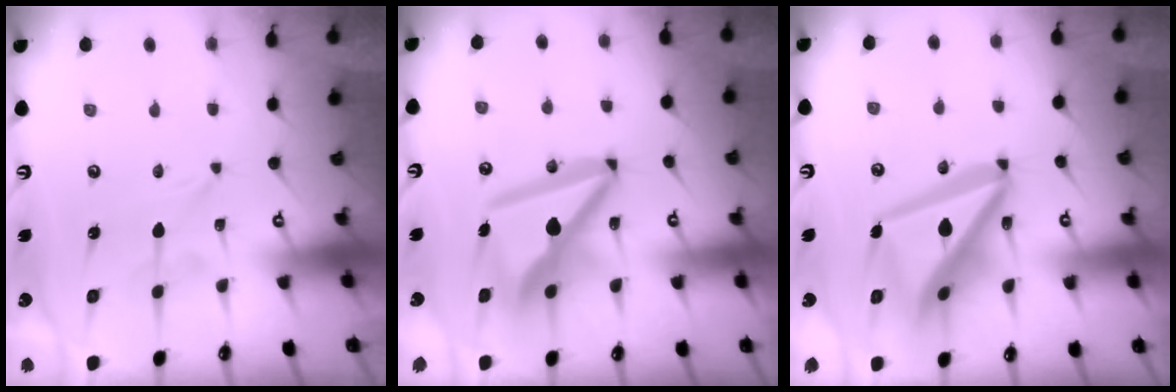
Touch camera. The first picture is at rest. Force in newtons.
{"total": 14.1, "press": 14.0, "slide": 1.6}
{"total": 19.7, "press": 19.6, "slide": 2.1}